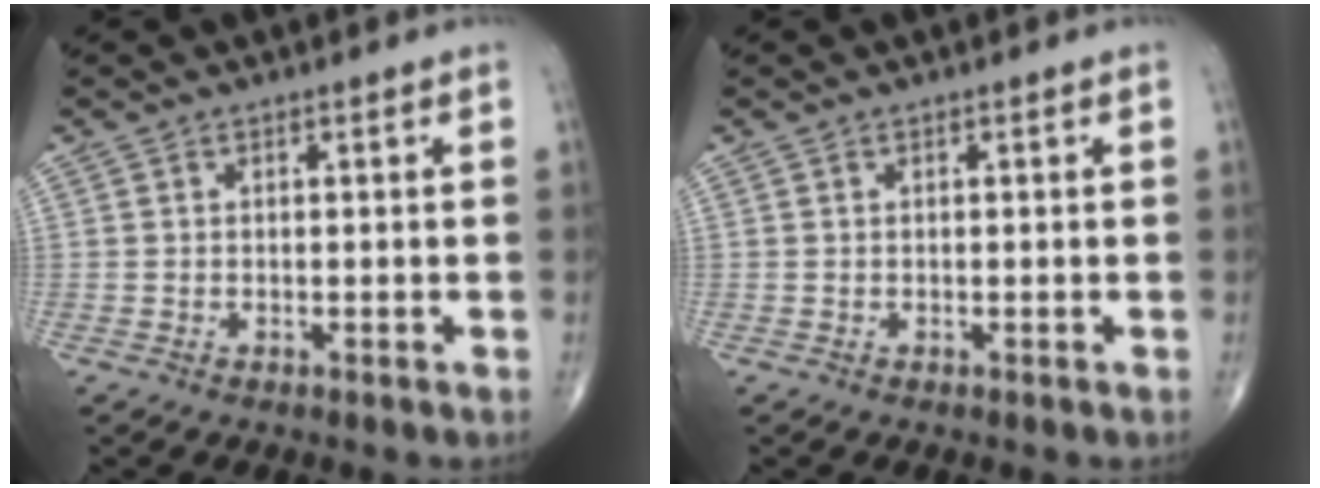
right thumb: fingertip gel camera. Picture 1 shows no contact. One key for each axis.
{"total": 0.0}